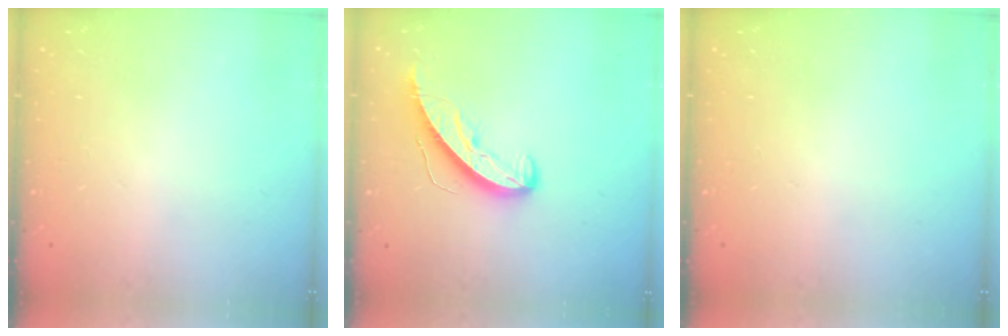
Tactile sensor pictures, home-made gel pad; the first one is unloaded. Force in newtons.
{"total": 10.7, "press": 10.6, "slide": 0.9}
{"total": 0.0}